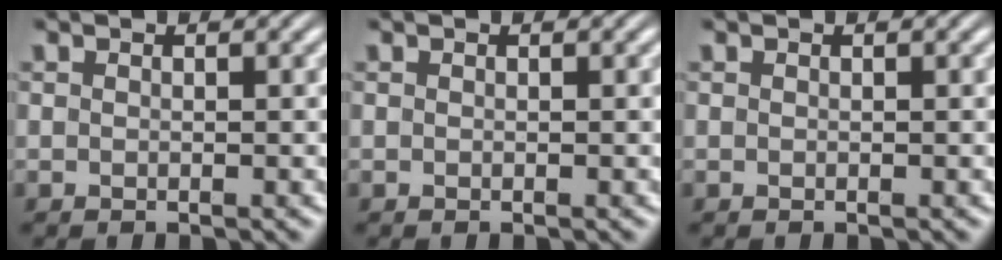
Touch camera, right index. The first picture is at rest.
{"total": 0.0}
{"total": 0.0}